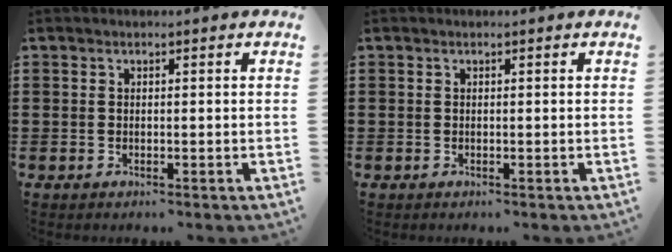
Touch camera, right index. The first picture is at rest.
{"total": 0.0}